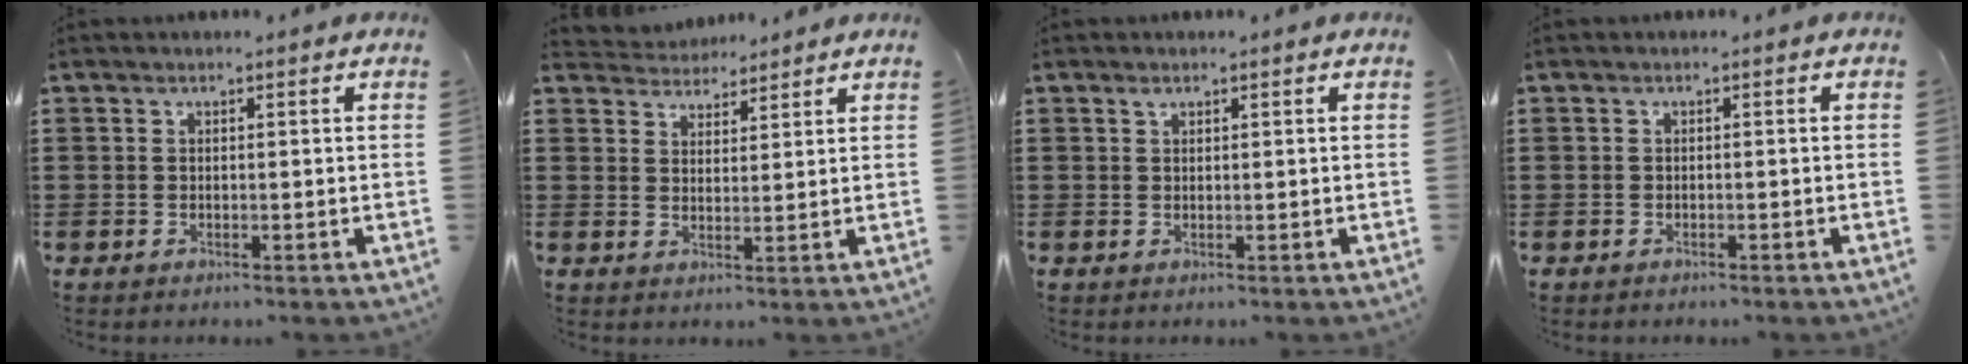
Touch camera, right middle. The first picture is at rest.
{"total": 3.8, "force": [3.5, 1.1, -0.6], "torque": [-0.004, -0.011, 0.066]}
{"total": 0.8, "force": [0.6, 0.2, 0.4], "torque": [-0.010, 0.000, 0.012]}
{"total": 0.7, "force": [-0.6, 0.2, -0.1], "torque": [0.003, 0.002, -0.014]}